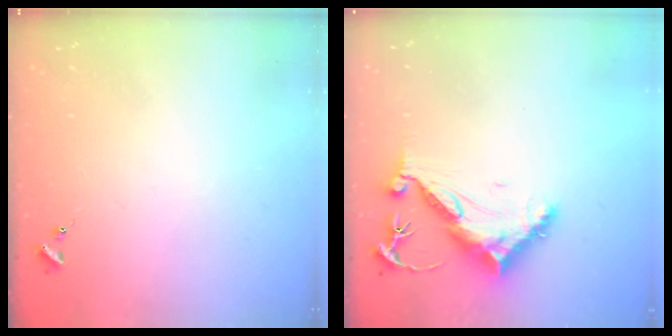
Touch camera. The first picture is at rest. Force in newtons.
{"total": 11.4, "press": 11.4, "slide": 0.8}